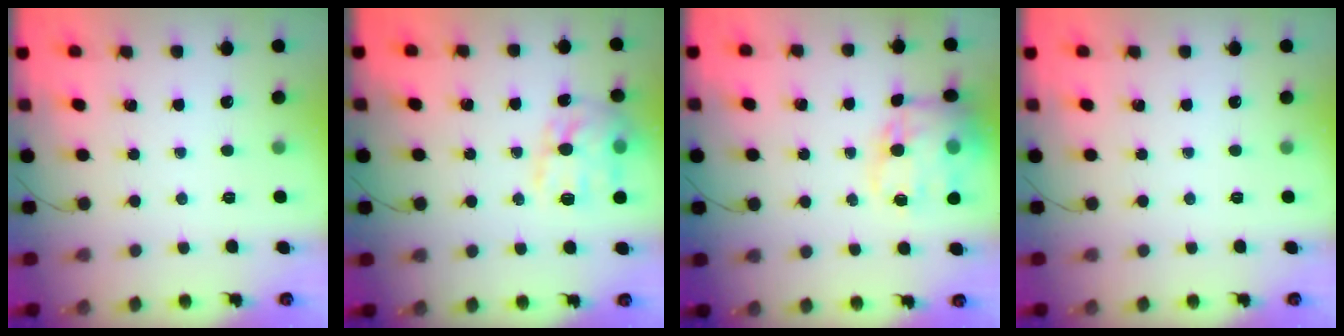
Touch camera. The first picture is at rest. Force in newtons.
{"total": 14.6, "press": 14.6, "slide": 0.5}
{"total": 16.6, "press": 16.2, "slide": 3.5}
{"total": 0.0}